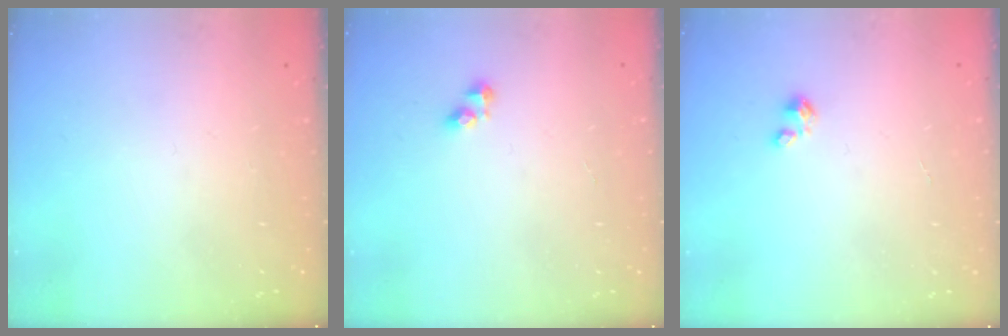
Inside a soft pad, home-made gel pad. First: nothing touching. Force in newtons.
{"total": 3.2, "press": 3.2, "slide": 0.4}
{"total": 0.0}